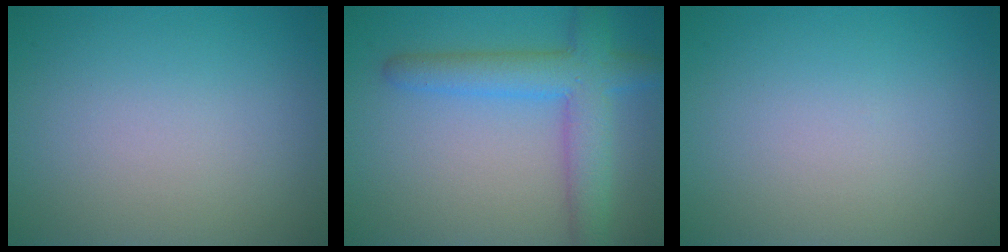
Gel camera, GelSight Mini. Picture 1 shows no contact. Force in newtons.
{"total": 5.6, "press": 5.6, "slide": 0.2}
{"total": 0.0}